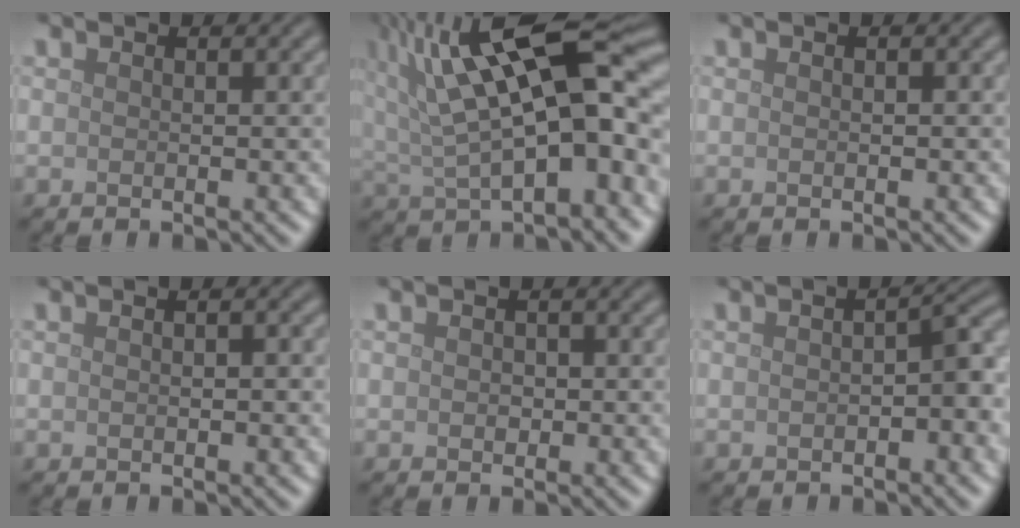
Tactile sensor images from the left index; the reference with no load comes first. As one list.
[{"total": 17.3, "force": [4.6, 7.0, 15.2], "torque": [-0.236, 0.022, 0.084]}, {"total": 0.0}, {"total": 1.6, "force": [0.3, 0.7, 1.4], "torque": [-0.008, 0.000, -0.003]}, {"total": 0.7, "force": [0.0, 0.6, 0.3], "torque": [-0.004, -0.003, -0.002]}, {"total": 3.1, "force": [-0.5, 1.1, 2.9], "torque": [-0.041, 0.010, -0.008]}]